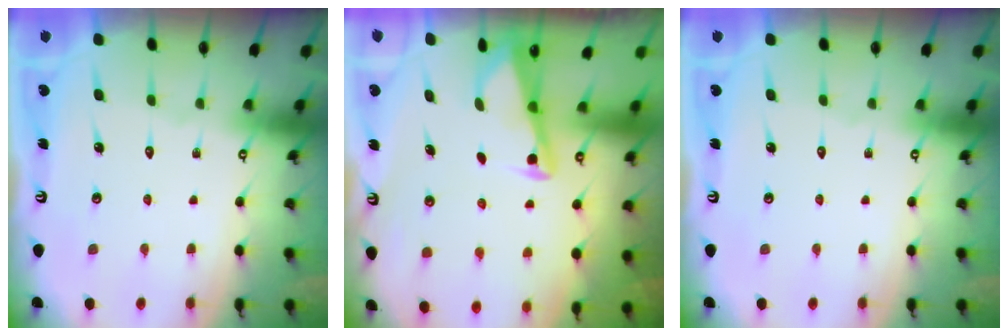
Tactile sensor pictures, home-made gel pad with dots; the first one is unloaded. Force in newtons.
{"total": 3.0, "press": 2.9, "slide": 0.4}
{"total": 0.0}